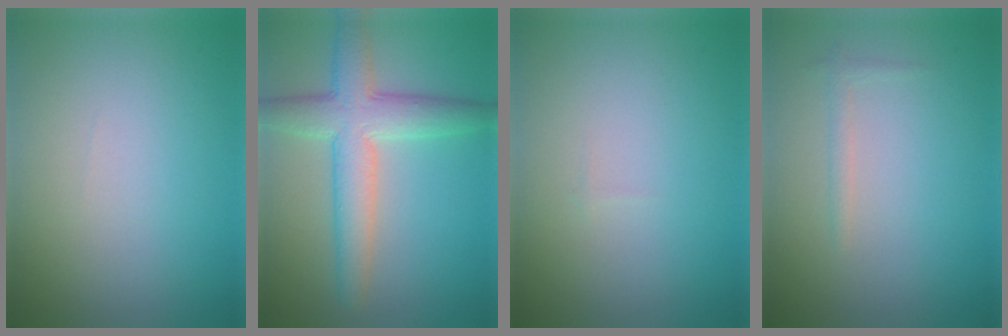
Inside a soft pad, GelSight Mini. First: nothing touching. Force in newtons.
{"total": 6.0, "press": 6.0, "slide": 0.4}
{"total": 0.0}
{"total": 0.9, "press": 0.9, "slide": 0.1}